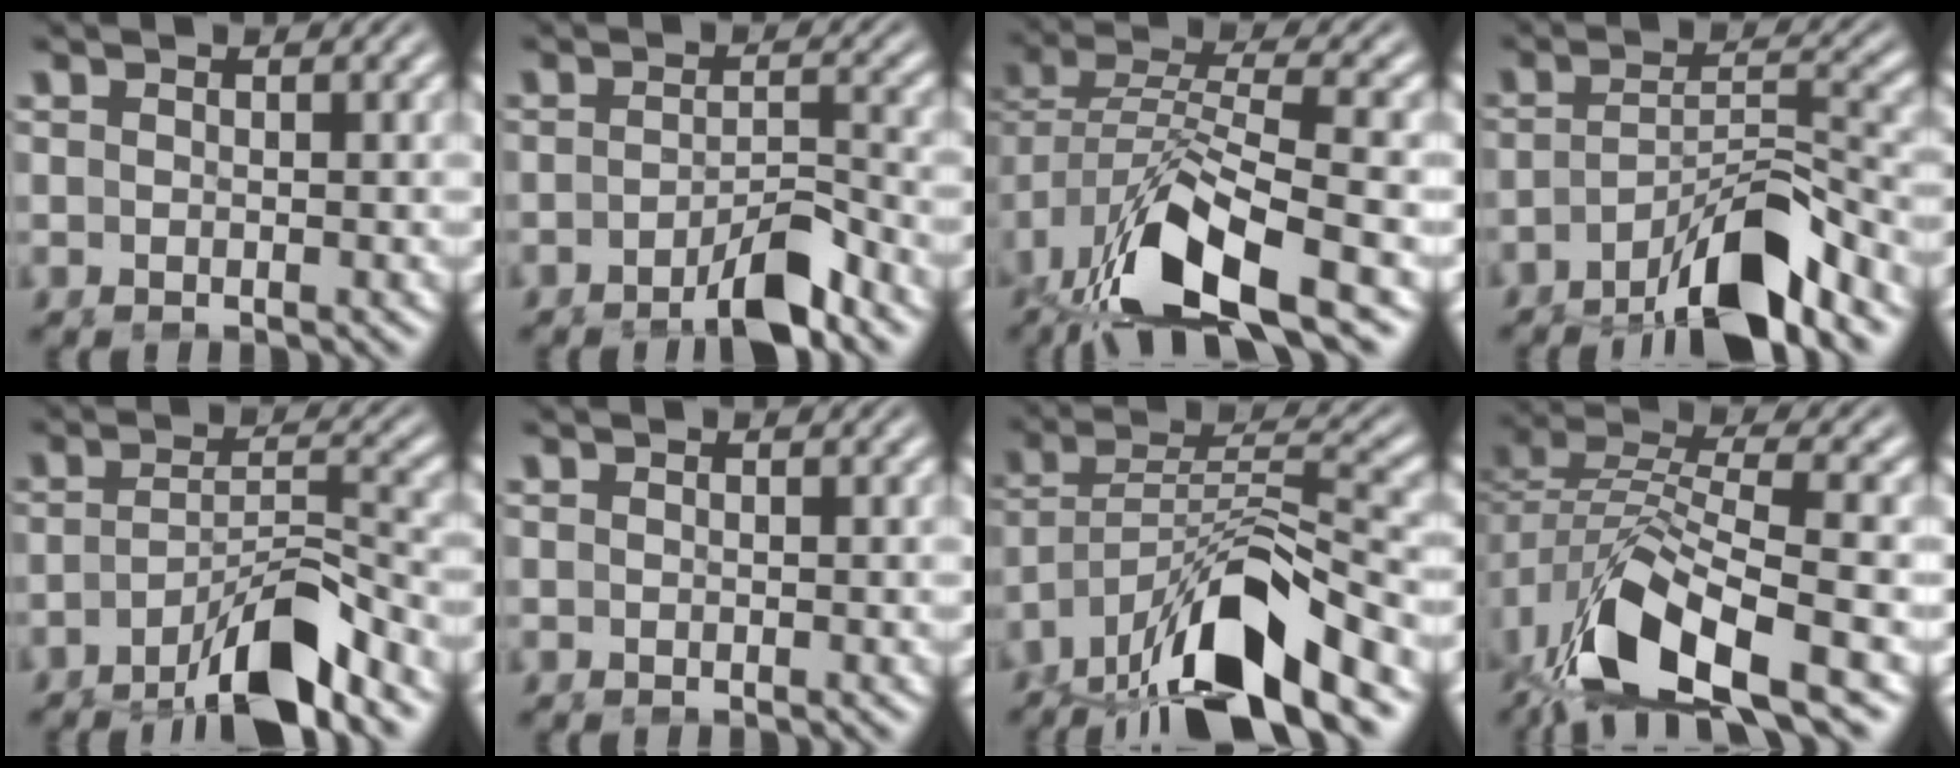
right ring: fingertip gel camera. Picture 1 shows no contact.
{"total": 3.1, "force": [-2.2, -0.3, 2.1], "torque": [-0.020, -0.007, -0.035]}
{"total": 7.4, "force": [-3.6, 2.3, 6.0], "torque": [-0.121, -0.023, -0.036]}
{"total": 6.4, "force": [-3.8, 2.3, 4.5], "torque": [-0.070, -0.025, -0.053]}
{"total": 5.7, "force": [-3.4, 1.5, 4.3], "torque": [-0.067, -0.025, -0.045]}
{"total": 0.0}
{"total": 8.8, "force": [-3.9, 4.5, 6.5], "torque": [-0.114, -0.028, -0.044]}
{"total": 7.8, "force": [-3.3, 3.3, 6.2], "torque": [-0.135, -0.026, -0.033]}